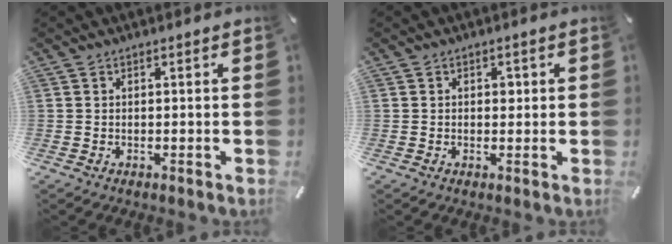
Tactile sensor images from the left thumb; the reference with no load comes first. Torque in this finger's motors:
{"motor_torque": [0.11, 0.35, 0.07, -0.33, 0.00]}